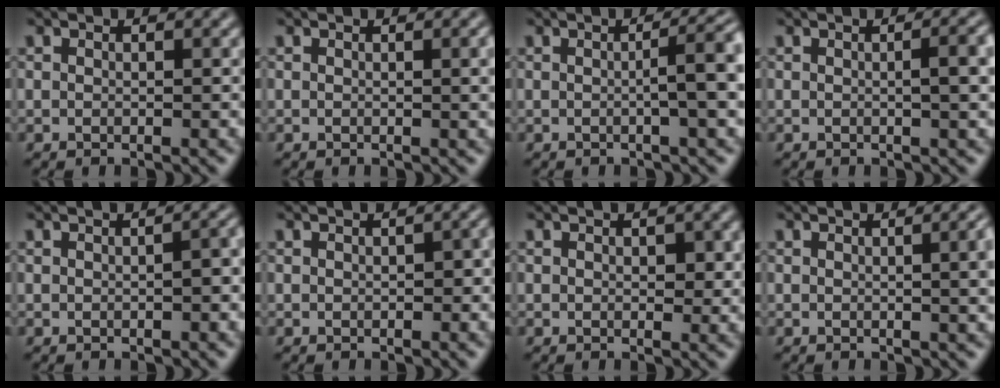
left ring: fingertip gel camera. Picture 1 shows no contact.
{"total": 1.7, "force": [0.2, 0.4, 1.6], "torque": [-0.017, 0.003, 0.001]}
{"total": 4.5, "force": [0.1, 1.0, 4.4], "torque": [-0.053, 0.014, -0.001]}
{"total": 3.2, "force": [0.2, 0.9, 3.0], "torque": [-0.033, 0.007, 0.002]}
{"total": 1.9, "force": [-0.3, 0.6, 1.8], "torque": [-0.019, 0.007, 0.002]}
{"total": 1.5, "force": [-0.1, 0.8, 1.3], "torque": [-0.016, 0.002, 0.000]}
{"total": 1.6, "force": [0.3, 0.9, 1.2], "torque": [-0.015, -0.002, 0.004]}
{"total": 3.3, "force": [0.2, 1.2, 3.1], "torque": [-0.027, 0.007, 0.002]}